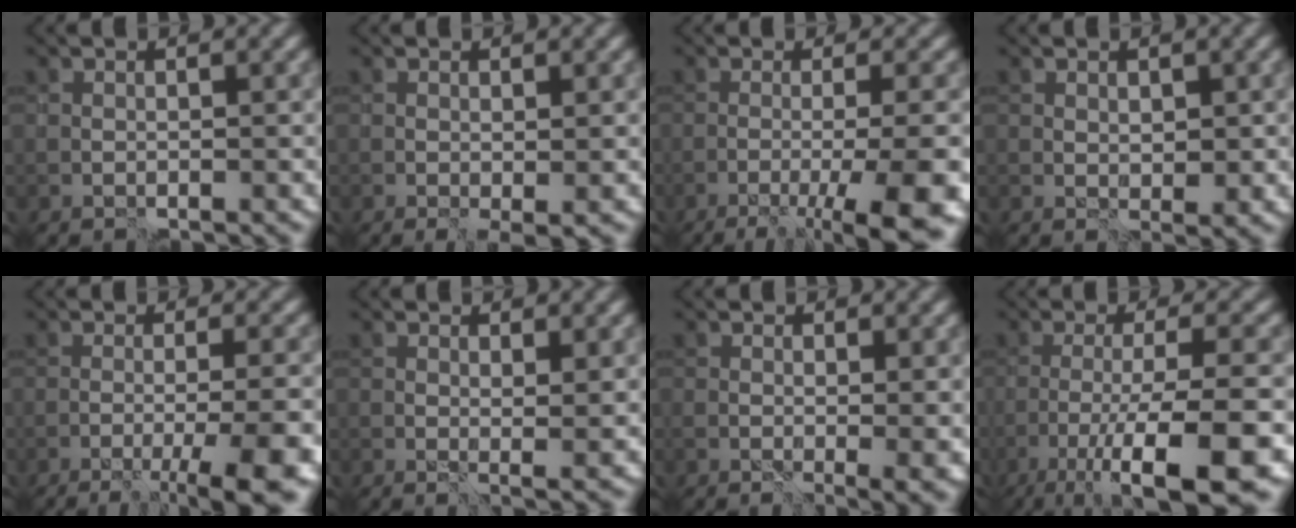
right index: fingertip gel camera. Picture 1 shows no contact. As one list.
[{"total": 1.2, "force": [0.1, 0.3, 1.2], "torque": [-0.021, -0.004, 0.001]}, {"total": 8.6, "force": [-4.3, 1.3, 7.4], "torque": [-0.090, -0.012, -0.061]}, {"total": 0.5, "force": [0.4, -0.1, 0.3], "torque": [0.001, -0.003, 0.010]}, {"total": 7.4, "force": [-4.1, 0.9, 6.1], "torque": [-0.071, -0.008, -0.059]}, {"total": 1.8, "force": [1.0, 0.1, 1.5], "torque": [-0.020, -0.004, 0.017]}, {"total": 3.0, "force": [0.1, 1.0, 2.8], "torque": [-0.034, -0.011, 0.004]}, {"total": 10.1, "force": [-5.2, 1.2, 8.6], "torque": [-0.121, 0.001, -0.089]}]